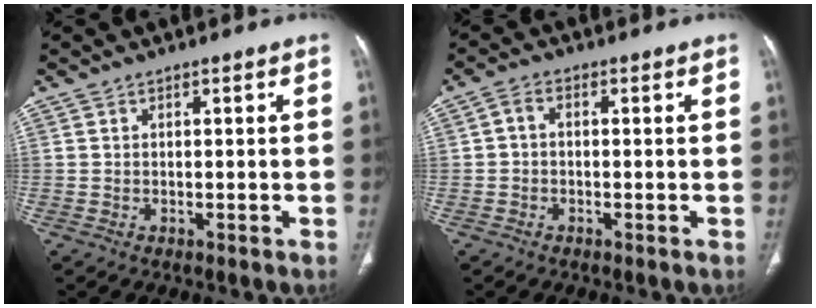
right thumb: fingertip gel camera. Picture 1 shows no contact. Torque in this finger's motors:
{"motor_torque": [-0.39, 0.42, 0.13, 0.30, 0.03]}